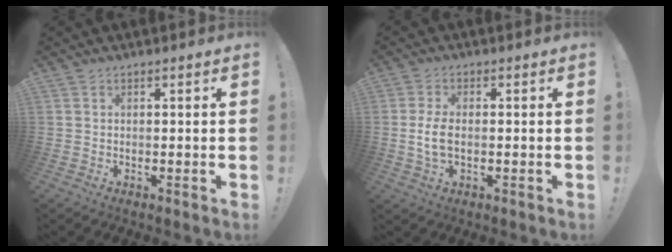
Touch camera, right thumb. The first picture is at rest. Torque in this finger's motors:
{"motor_torque": [0.19, 0.18, -0.16, 0.21, 0.03]}